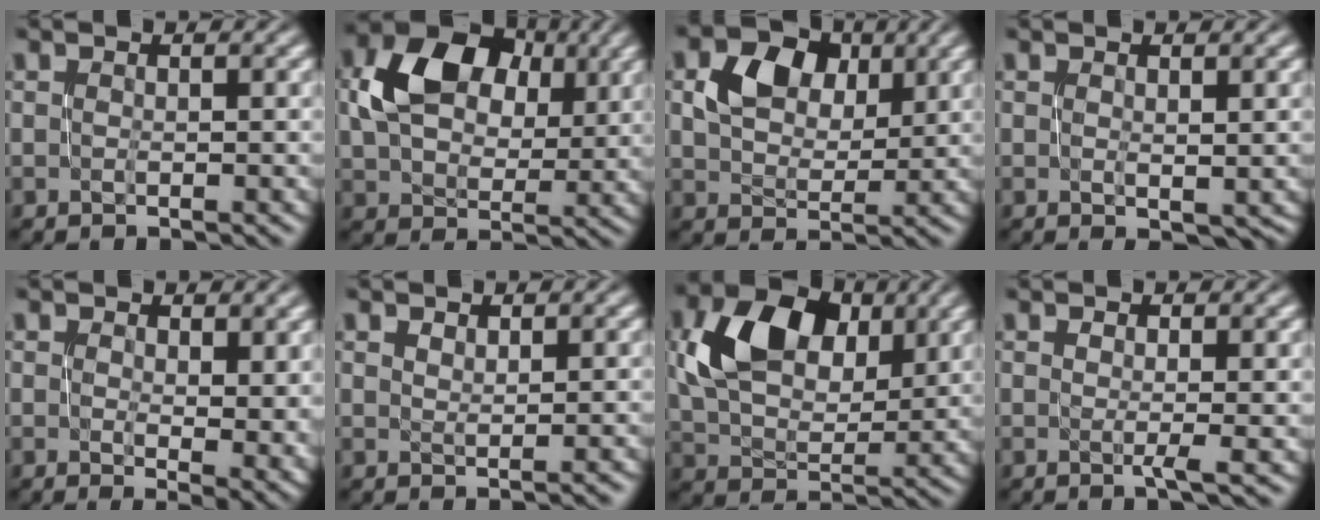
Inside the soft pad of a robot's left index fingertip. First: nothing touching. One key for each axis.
{"total": 9.0, "fx": 3.0, "fy": 6.3, "fz": 5.7, "tx": -0.111, "ty": 0.010, "tz": 0.050}
{"total": 5.2, "fx": 2.3, "fy": 3.6, "fz": 2.9, "tx": -0.057, "ty": 0.005, "tz": 0.039}
{"total": 1.4, "fx": 0.3, "fy": 0.6, "fz": 1.3, "tx": -0.016, "ty": 0.002, "tz": 0.009}
{"total": 5.5, "fx": 0.6, "fy": 2.5, "fz": 4.8, "tx": -0.056, "ty": -0.008, "tz": 0.014}
{"total": 0.5, "fx": 0.4, "fy": 0.2, "fz": 0.3, "tx": 0.002, "ty": 0.003, "tz": 0.005}
{"total": 9.2, "fx": 3.8, "fy": 5.8, "fz": 6.0, "tx": -0.112, "ty": 0.012, "tz": 0.066}
{"total": 1.2, "fx": 0.0, "fy": 0.3, "fz": 1.2, "tx": -0.020, "ty": -0.002, "tz": -0.003}